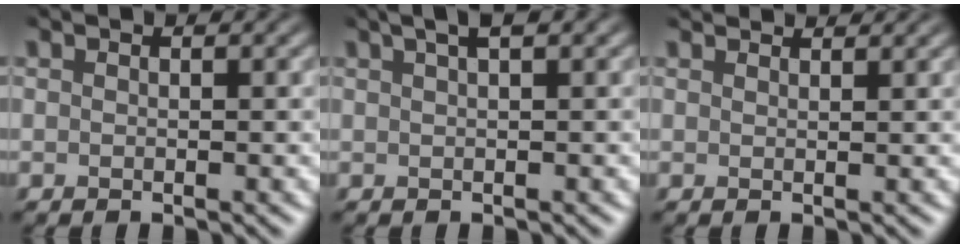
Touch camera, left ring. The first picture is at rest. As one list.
[{"total": 2.6, "force": [1.5, 0.8, 2.0], "torque": [-0.018, 0.004, 0.015]}, {"total": 3.1, "force": [2.9, 0.4, 0.9], "torque": [-0.015, 0.002, 0.035]}]